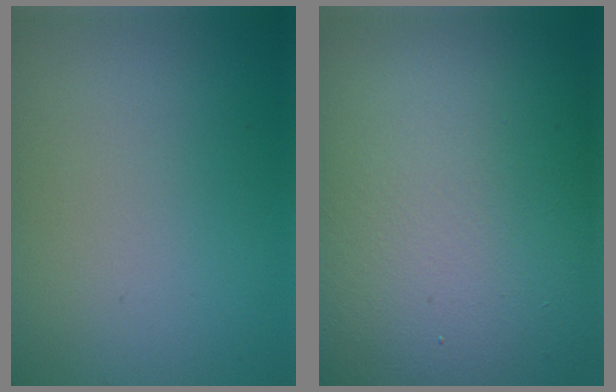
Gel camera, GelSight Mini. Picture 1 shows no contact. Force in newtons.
{"total": 20.7, "press": 20.7, "slide": 1.0}